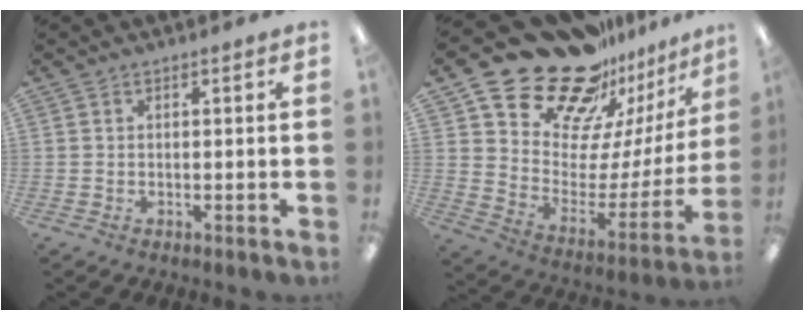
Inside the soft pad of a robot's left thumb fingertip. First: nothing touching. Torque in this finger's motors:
{"motor_torque": [0.49, 0.49, 1.13, -1.63, 0.25]}